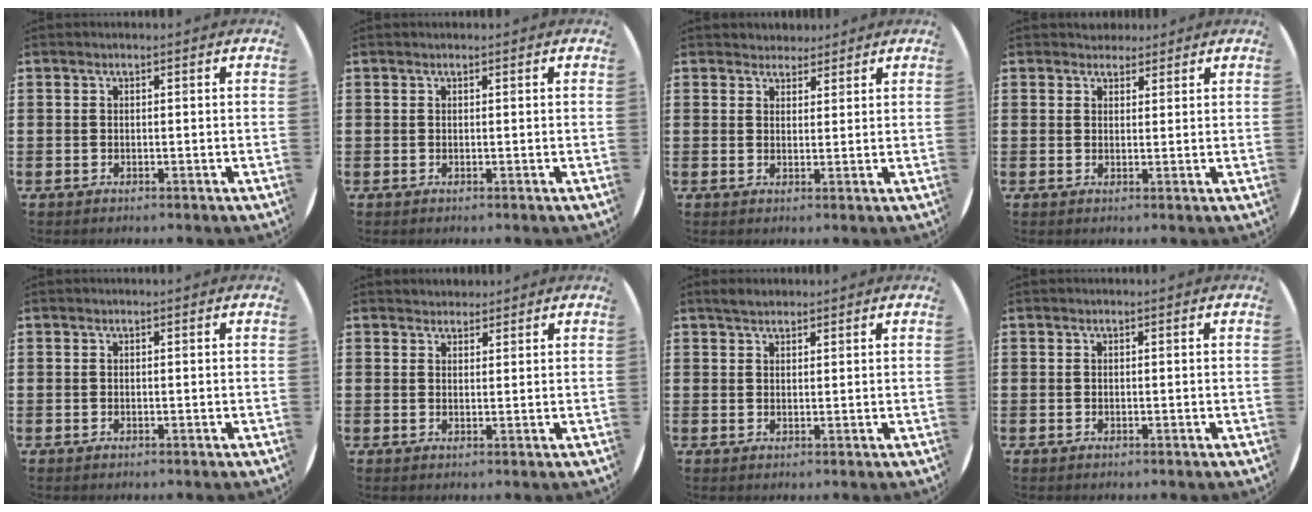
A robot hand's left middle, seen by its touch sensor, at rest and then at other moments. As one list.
[{"total": 0.0}, {"total": 2.1, "force": [2.0, 0.7, -0.1], "torque": [0.000, 0.002, 0.039]}, {"total": 1.6, "force": [1.5, 0.6, -0.1], "torque": [0.009, 0.001, 0.028]}, {"total": 0.0}, {"total": 1.7, "force": [1.6, 0.6, -0.1], "torque": [0.001, 0.005, 0.031]}, {"total": 1.8, "force": [1.7, 0.6, 0.4], "torque": [-0.002, 0.002, 0.030]}, {"total": 0.0}]